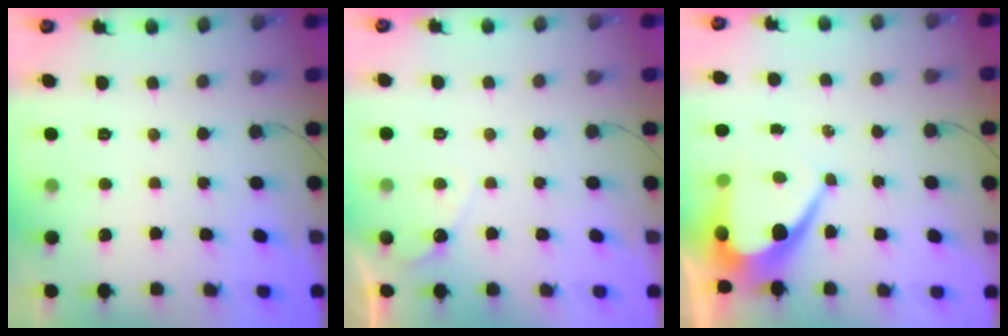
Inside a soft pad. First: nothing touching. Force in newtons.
{"total": 3.4, "press": 3.4, "slide": 0.2}
{"total": 10.2, "press": 10.2, "slide": 0.9}